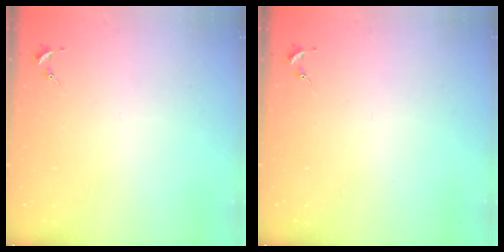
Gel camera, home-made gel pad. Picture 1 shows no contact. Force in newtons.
{"total": 0.0}